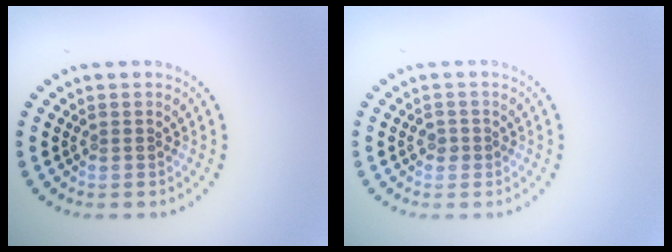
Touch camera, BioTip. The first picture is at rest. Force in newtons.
{"total": 0.8, "press": 0.8, "slide": 0.3}